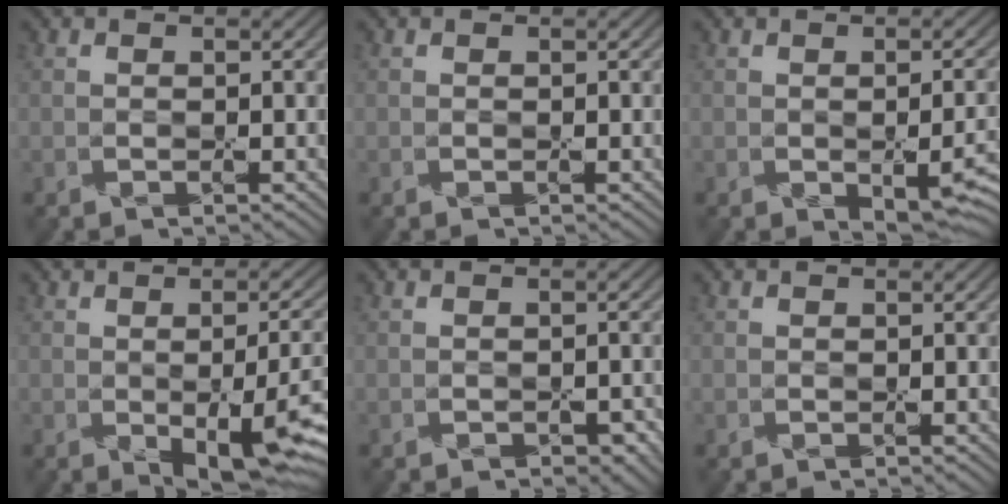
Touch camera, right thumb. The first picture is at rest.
{"total": 0.0}
{"total": 5.7, "force": [-1.6, 2.5, 4.8], "torque": [-0.071, -0.022, -0.002]}
{"total": 10.2, "force": [-2.1, 4.1, 9.1], "torque": [-0.121, -0.023, -0.001]}
{"total": 1.2, "force": [-0.7, 0.7, 0.7], "torque": [-0.010, -0.007, -0.007]}
{"total": 0.0}